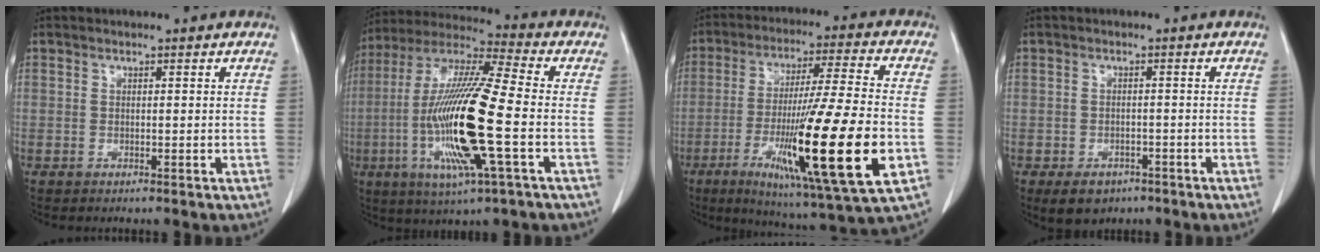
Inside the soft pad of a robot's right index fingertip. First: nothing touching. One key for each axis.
{"total": 19.3, "fx": -4.1, "fy": 1.3, "fz": 18.9, "tx": -0.393, "ty": -0.015, "tz": -0.081}
{"total": 22.8, "fx": -6.4, "fy": 0.4, "fz": 21.9, "tx": -0.378, "ty": -0.043, "tz": -0.109}
{"total": 4.8, "fx": -3.0, "fy": 3.2, "fz": 1.8, "tx": -0.025, "ty": 0.001, "tz": -0.038}